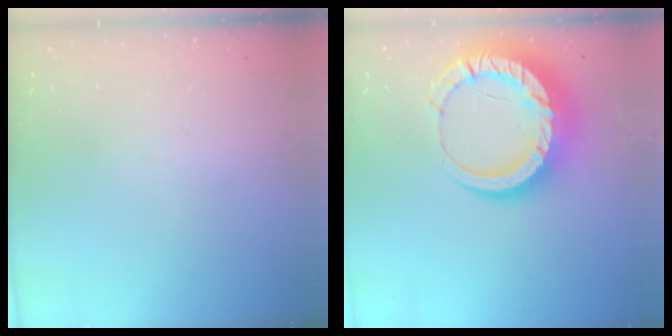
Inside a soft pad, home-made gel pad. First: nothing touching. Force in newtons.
{"total": 18.9, "press": 18.8, "slide": 1.9}